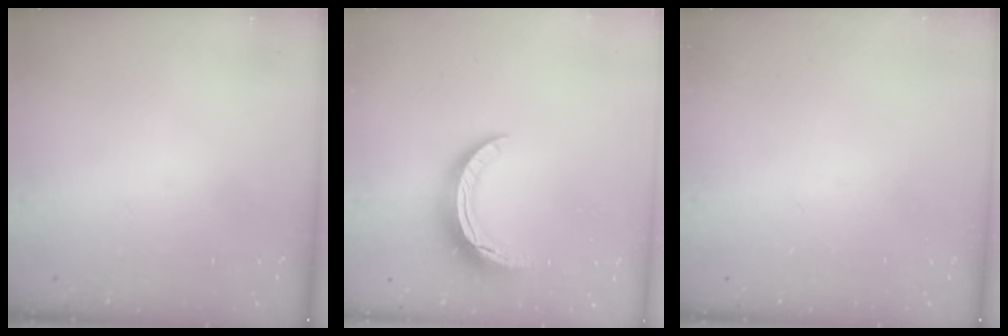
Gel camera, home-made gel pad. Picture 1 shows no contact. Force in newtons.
{"total": 10.3, "press": 10.3, "slide": 0.3}
{"total": 0.0}